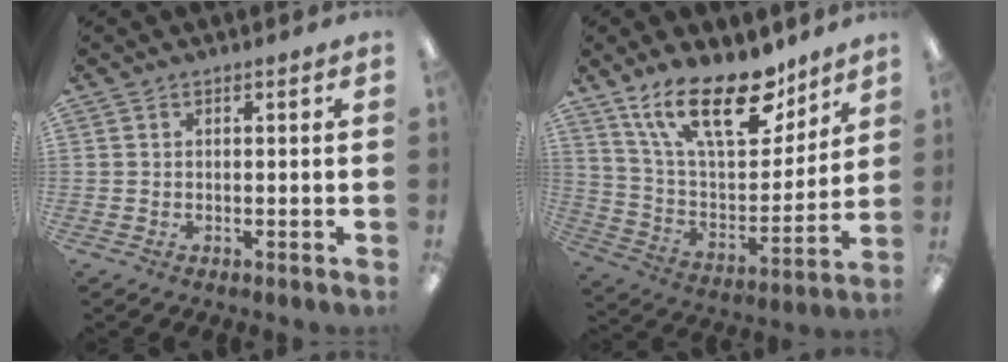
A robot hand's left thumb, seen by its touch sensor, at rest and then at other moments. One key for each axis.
{"total": 22.4, "fx": 14.7, "fy": 9.4, "fz": 14.0, "tx": -0.234, "ty": -0.083, "tz": 0.257}